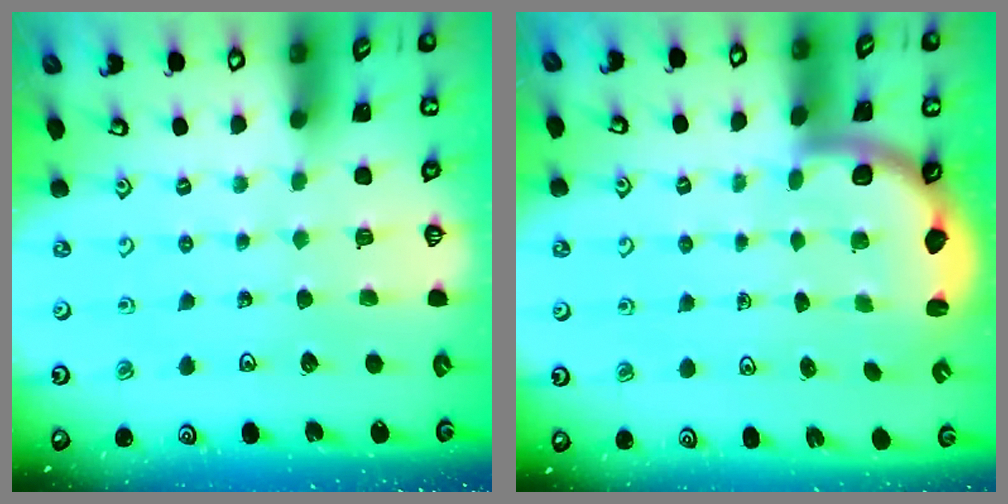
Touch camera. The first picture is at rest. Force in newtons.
{"total": 2.5, "press": 2.4, "slide": 0.7}